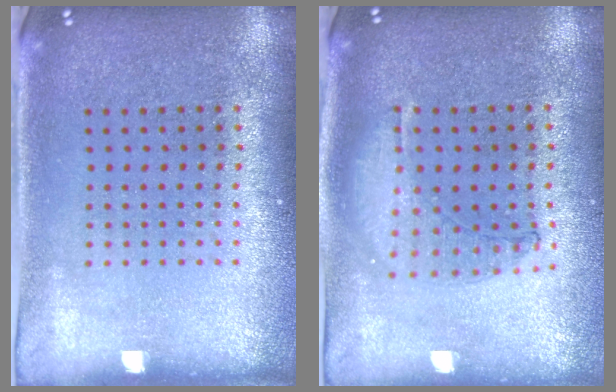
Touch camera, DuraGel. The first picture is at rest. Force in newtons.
{"total": 0.9, "press": 0.9, "slide": 0.2}